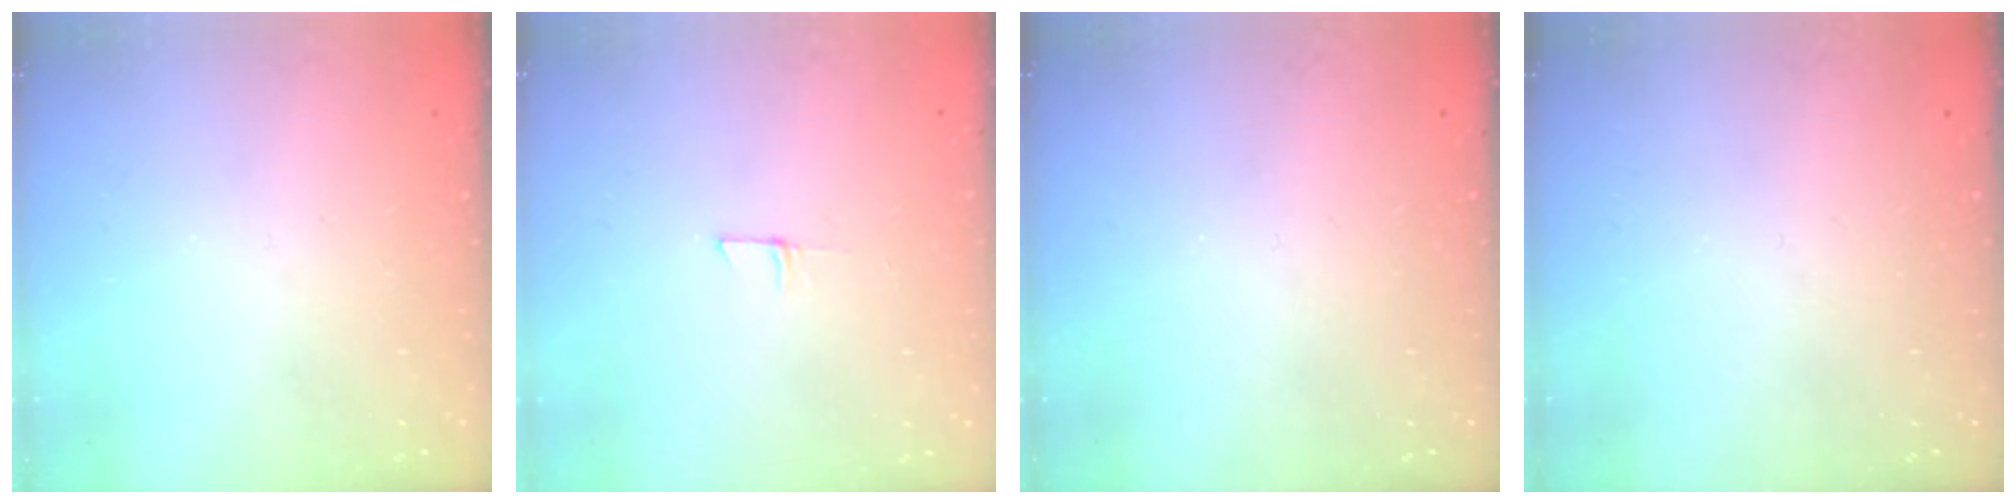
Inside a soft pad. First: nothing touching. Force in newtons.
{"total": 5.1, "press": 5.1, "slide": 0.4}
{"total": 0.0}
{"total": 0.0}